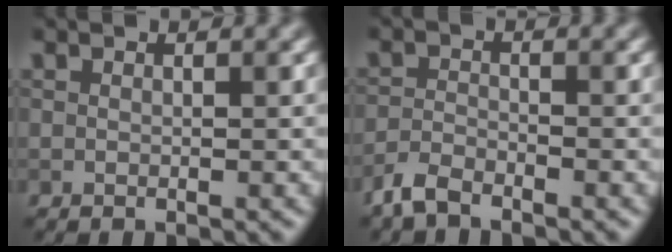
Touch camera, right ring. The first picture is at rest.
{"total": 2.3, "force": [-2.1, 0.6, 0.8], "torque": [-0.019, 0.000, -0.050]}